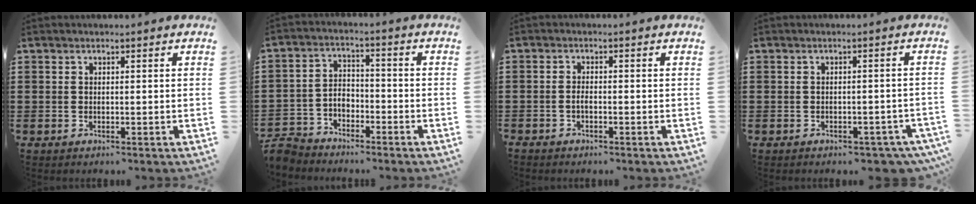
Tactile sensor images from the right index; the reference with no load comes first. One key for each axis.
{"total": 4.4, "fx": -4.0, "fy": 1.8, "fz": 0.6, "tx": -0.029, "ty": -0.002, "tz": -0.088}
{"total": 1.1, "fx": -0.7, "fy": 0.4, "fz": 0.8, "tx": -0.017, "ty": -0.002, "tz": -0.013}
{"total": 1.9, "fx": -1.8, "fy": 0.4, "fz": 0.3, "tx": -0.012, "ty": 0.000, "tz": -0.038}